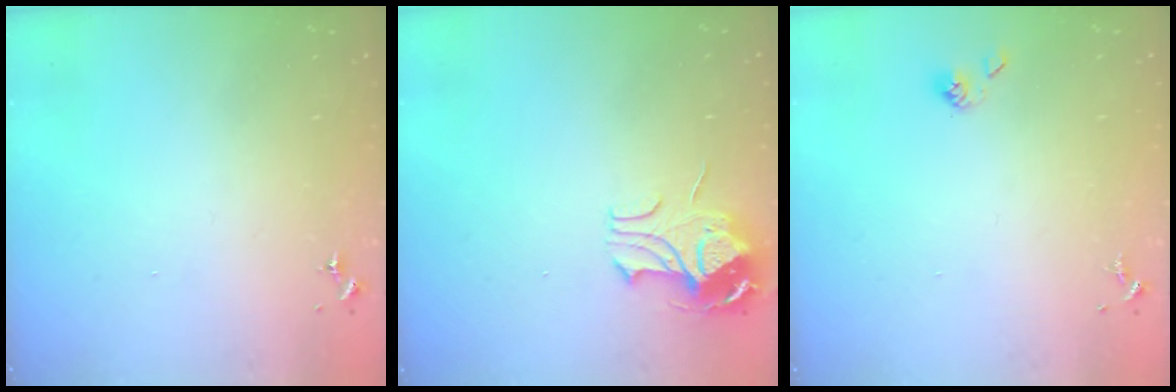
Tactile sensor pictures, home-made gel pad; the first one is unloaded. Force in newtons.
{"total": 9.6, "press": 9.6, "slide": 1.1}
{"total": 4.2, "press": 4.0, "slide": 1.1}